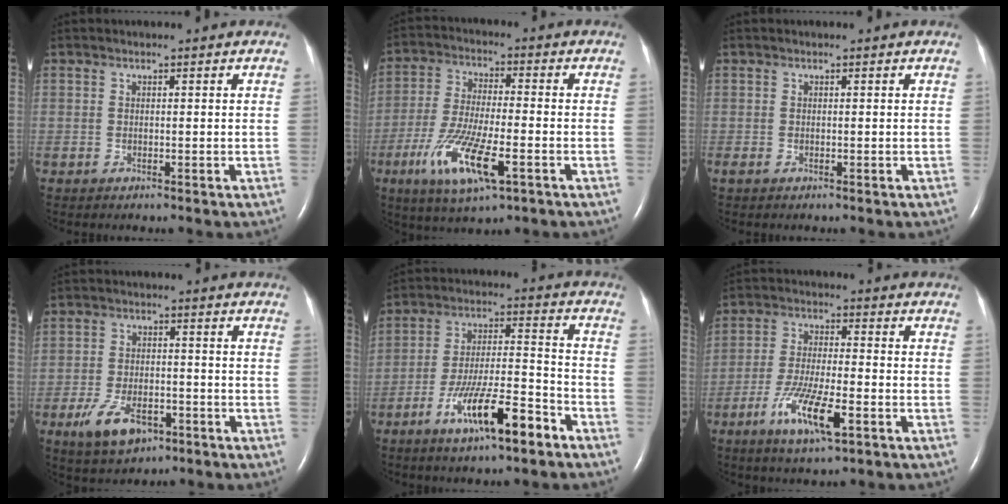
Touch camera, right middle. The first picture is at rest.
{"total": 12.2, "force": [-5.2, 2.5, 10.8], "torque": [-0.220, -0.021, -0.090]}
{"total": 0.0}
{"total": 7.7, "force": [-4.1, 3.9, 5.2], "torque": [-0.107, -0.005, -0.066]}
{"total": 12.4, "force": [-7.3, 1.8, 9.9], "torque": [-0.170, -0.002, -0.124]}
{"total": 9.6, "force": [-4.6, 1.5, 8.3], "torque": [-0.166, -0.015, -0.081]}